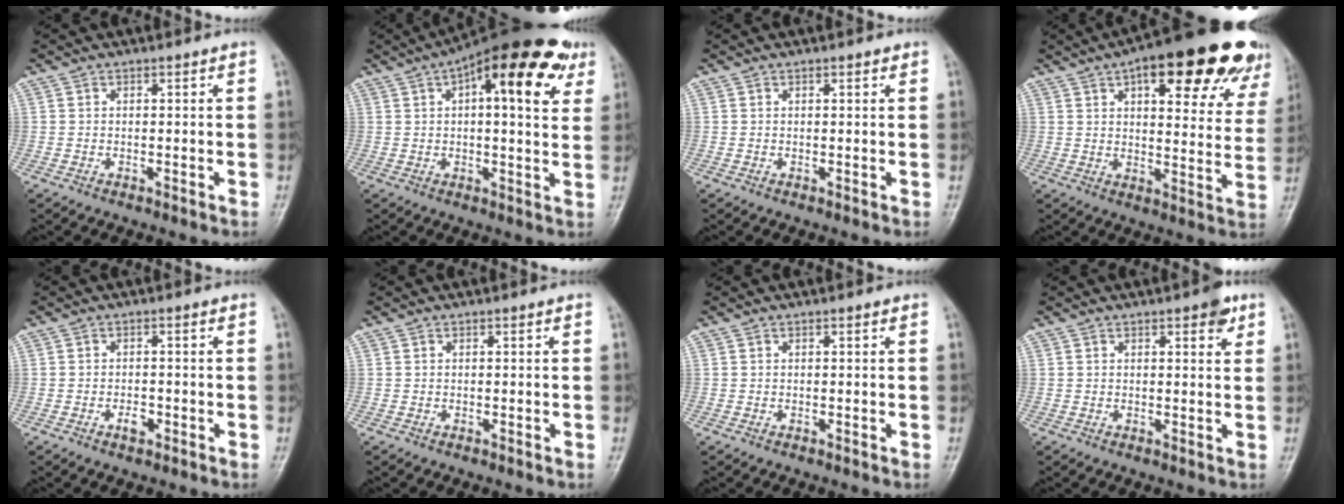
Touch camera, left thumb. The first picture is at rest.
{"total": 19.8, "force": [8.2, 7.4, 16.4], "torque": [-0.218, 0.010, 0.109]}
{"total": 0.7, "force": [0.5, 0.3, 0.5], "torque": [-0.008, -0.001, 0.005]}
{"total": 23.9, "force": [13.7, 8.5, 17.7], "torque": [-0.195, -0.020, 0.171]}
{"total": 2.1, "force": [-1.0, 1.2, 1.4], "torque": [-0.022, 0.006, -0.017]}
{"total": 0.0}
{"total": 0.0}
{"total": 3.4, "force": [1.9, 1.3, 2.5], "torque": [-0.022, -0.006, 0.019]}